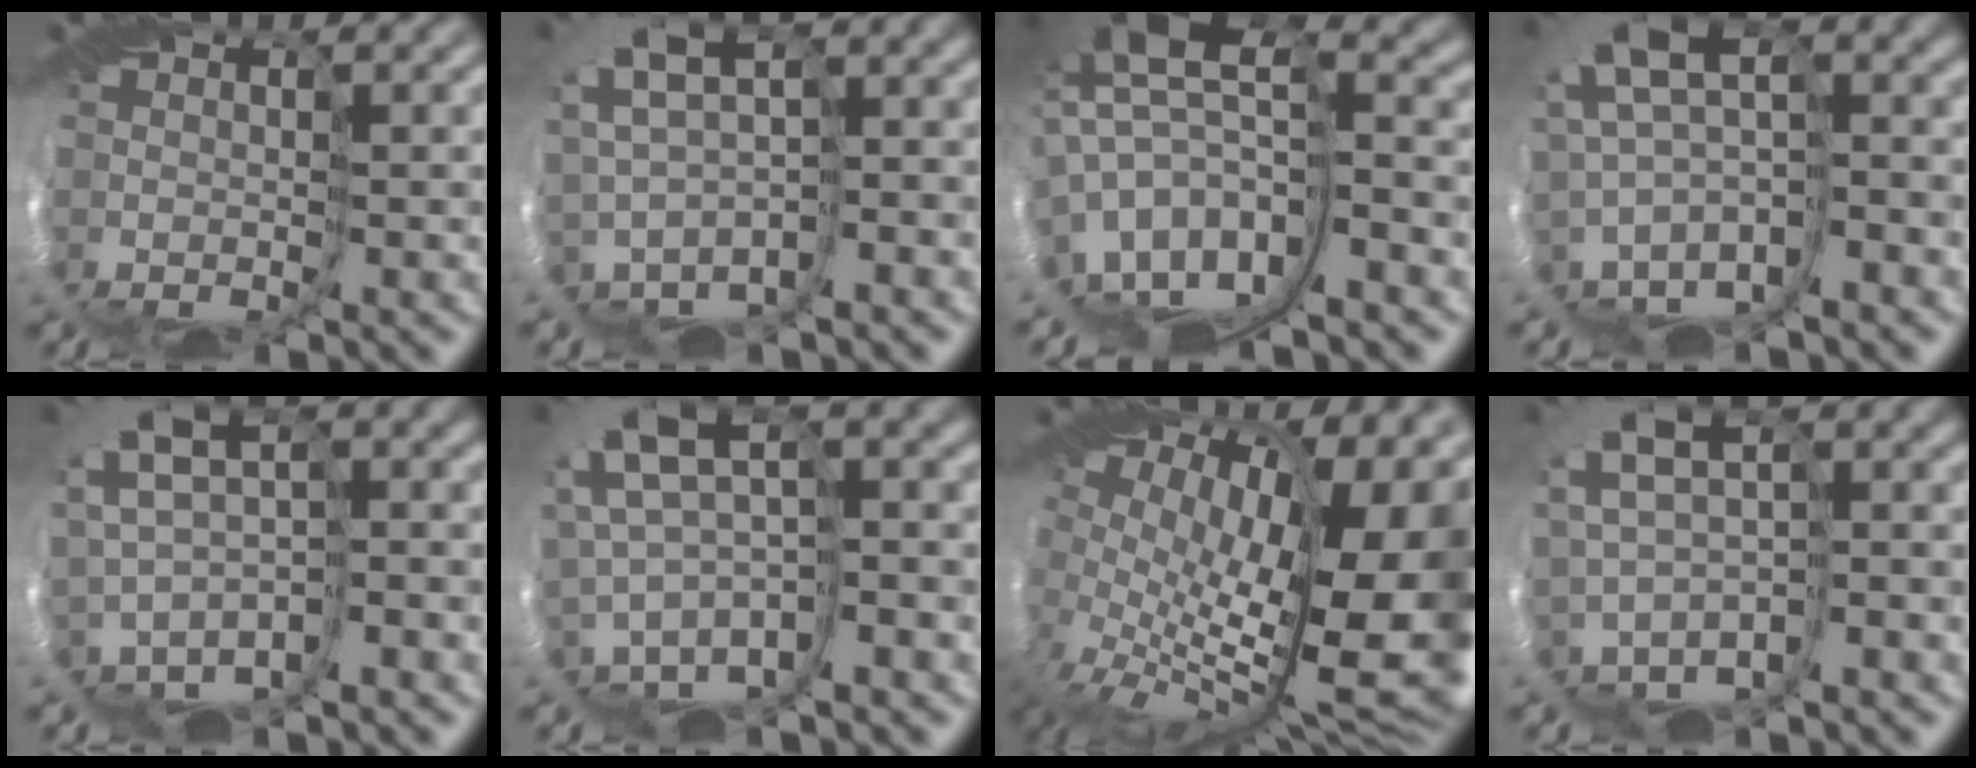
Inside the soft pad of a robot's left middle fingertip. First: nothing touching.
{"total": 3.5, "force": [1.5, 0.5, 3.1], "torque": [-0.053, 0.029, 0.025]}
{"total": 9.1, "force": [-1.9, 4.4, 7.7], "torque": [-0.167, 0.004, -0.007]}
{"total": 5.2, "force": [0.2, 2.0, 4.8], "torque": [-0.113, 0.024, 0.010]}
{"total": 3.7, "force": [1.2, 0.8, 3.4], "torque": [-0.065, 0.026, 0.025]}
{"total": 5.2, "force": [2.3, 1.2, 4.5], "torque": [-0.098, 0.028, 0.037]}
{"total": 12.9, "force": [2.4, 6.6, 10.8], "torque": [-0.156, -0.013, 0.064]}
{"total": 3.2, "force": [1.2, 0.3, 3.0], "torque": [-0.054, 0.028, 0.019]}